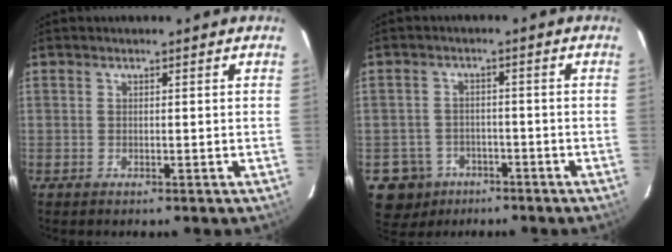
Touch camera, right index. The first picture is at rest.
{"total": 7.5, "force": [-3.9, 6.3, 1.0], "torque": [-0.046, 0.026, -0.056]}